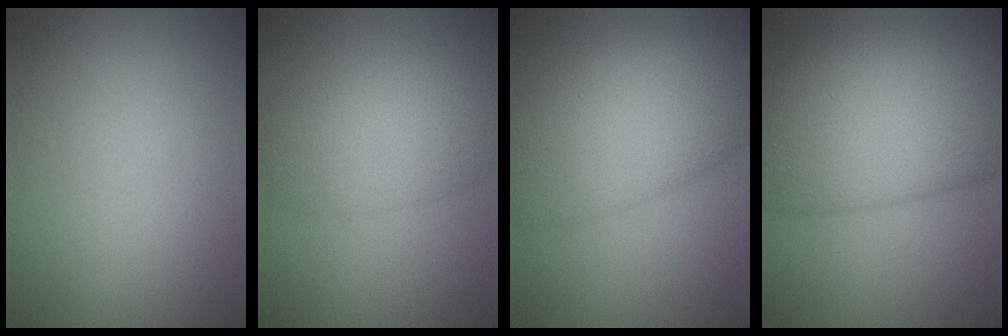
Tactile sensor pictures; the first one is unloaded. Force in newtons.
{"total": 4.7, "press": 4.7, "slide": 0.2}
{"total": 8.6, "press": 8.6, "slide": 0.2}
{"total": 12.1, "press": 12.1, "slide": 0.5}